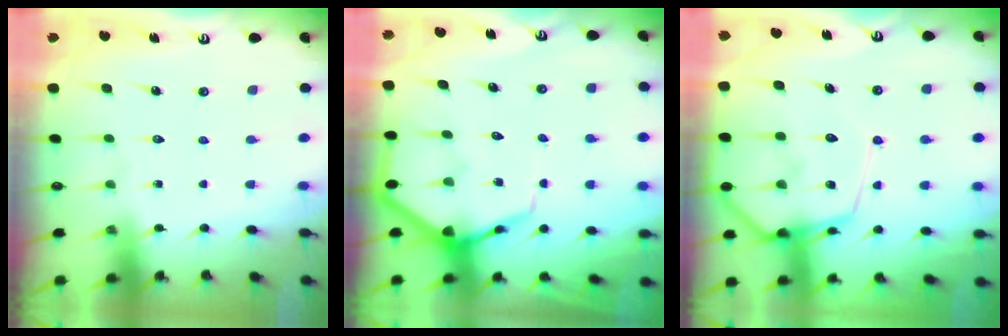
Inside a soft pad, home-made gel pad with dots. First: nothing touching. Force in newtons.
{"total": 7.8, "press": 7.7, "slide": 1.0}
{"total": 14.5, "press": 14.4, "slide": 1.6}